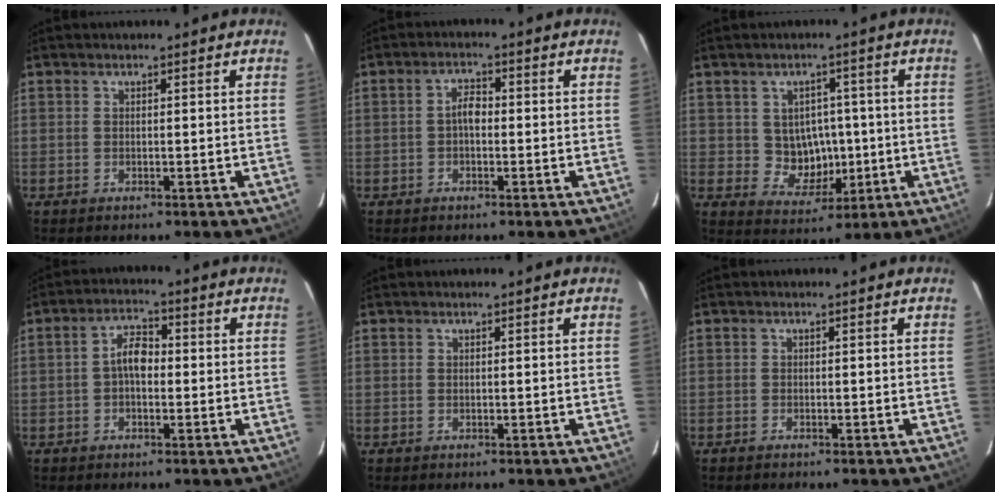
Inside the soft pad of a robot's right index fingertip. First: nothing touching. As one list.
[{"total": 2.7, "force": [-0.4, 1.5, 2.2], "torque": [-0.041, 0.011, -0.009]}, {"total": 7.1, "force": [-0.1, 6.5, 2.7], "torque": [-0.055, 0.011, 0.015]}, {"total": 4.4, "force": [-0.4, 2.5, 3.6], "torque": [-0.066, 0.016, -0.009]}, {"total": 0.0}, {"total": 0.7, "force": [-0.6, 0.2, 0.1], "torque": [-0.005, 0.000, -0.014]}]